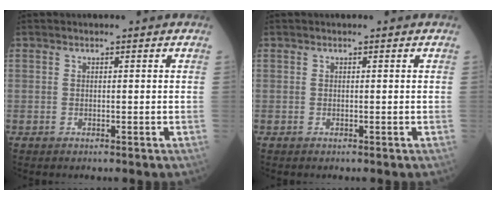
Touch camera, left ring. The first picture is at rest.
{"total": 0.0}